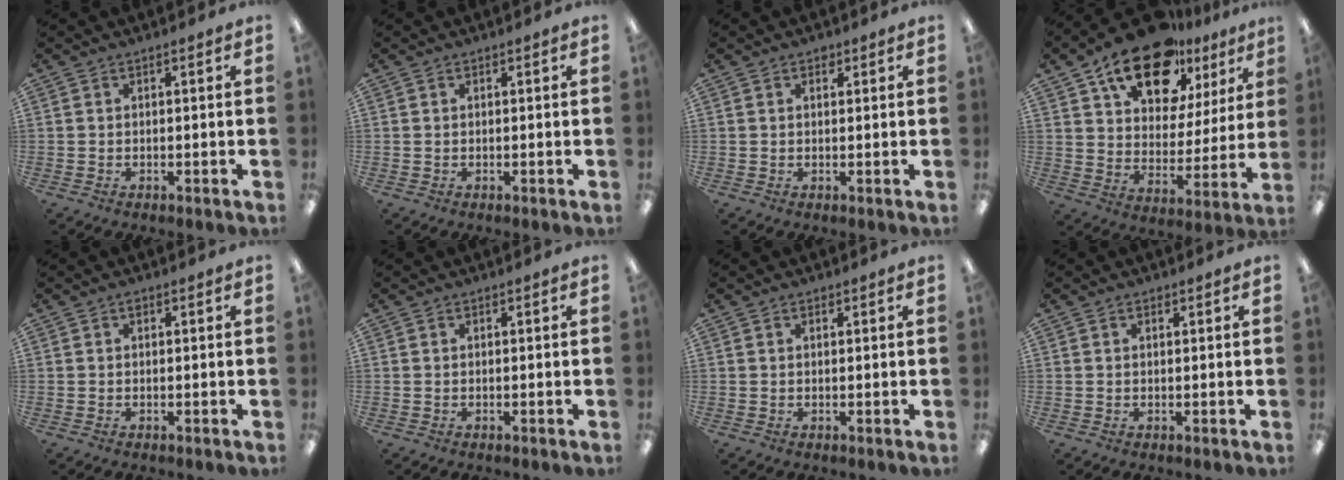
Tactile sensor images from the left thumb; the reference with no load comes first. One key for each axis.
{"total": 0.0}
{"total": 1.3, "fx": 0.8, "fy": 0.9, "fz": 0.7, "tx": -0.006, "ty": -0.001, "tz": 0.012}
{"total": 20.0, "fx": 14.0, "fy": 9.8, "fz": 10.3, "tx": -0.167, "ty": -0.080, "tz": 0.245}
{"total": 0.8, "fx": 0.3, "fy": 0.5, "fz": 0.5, "tx": -0.011, "ty": 0.004, "tz": 0.004}
{"total": 0.0}
{"total": 0.6, "fx": 0.4, "fy": 0.3, "fz": 0.3, "tx": -0.007, "ty": 0.002, "tz": 0.007}
{"total": 0.7, "fx": 0.4, "fy": 0.4, "fz": 0.4, "tx": -0.007, "ty": 0.002, "tz": 0.008}